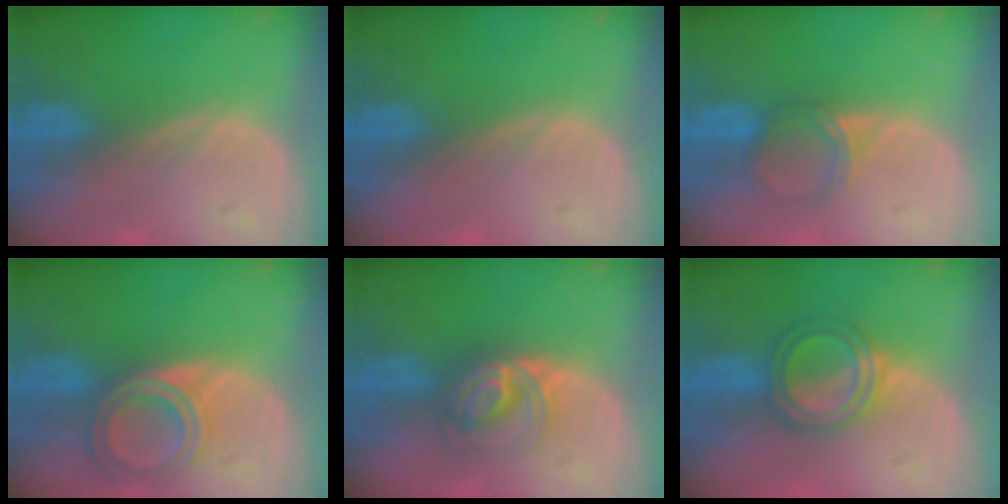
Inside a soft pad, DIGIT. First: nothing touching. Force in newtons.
{"total": 0.0}
{"total": 3.7, "press": 3.4, "slide": 1.6}
{"total": 6.5, "press": 5.8, "slide": 2.9}
{"total": 5.9, "press": 5.5, "slide": 2.1}
{"total": 5.3, "press": 5.2, "slide": 1.3}